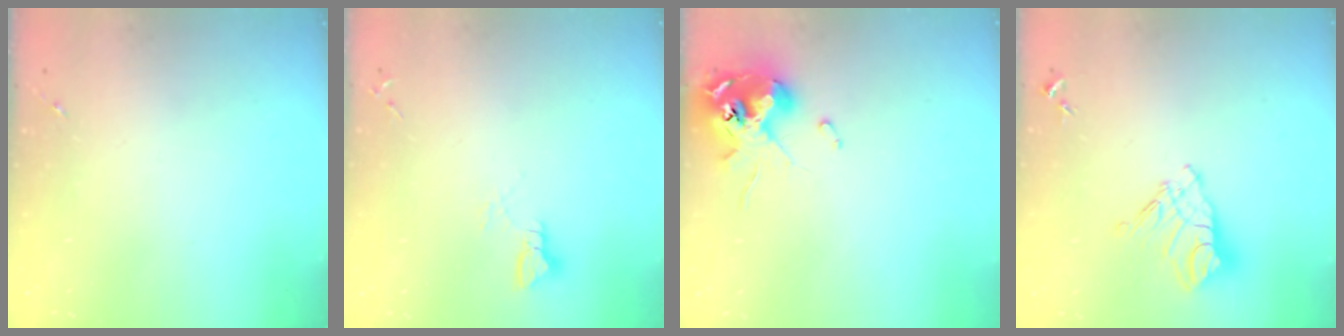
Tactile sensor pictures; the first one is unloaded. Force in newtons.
{"total": 3.8, "press": 3.8, "slide": 0.5}
{"total": 11.9, "press": 11.8, "slide": 1.2}
{"total": 12.6, "press": 12.5, "slide": 1.3}